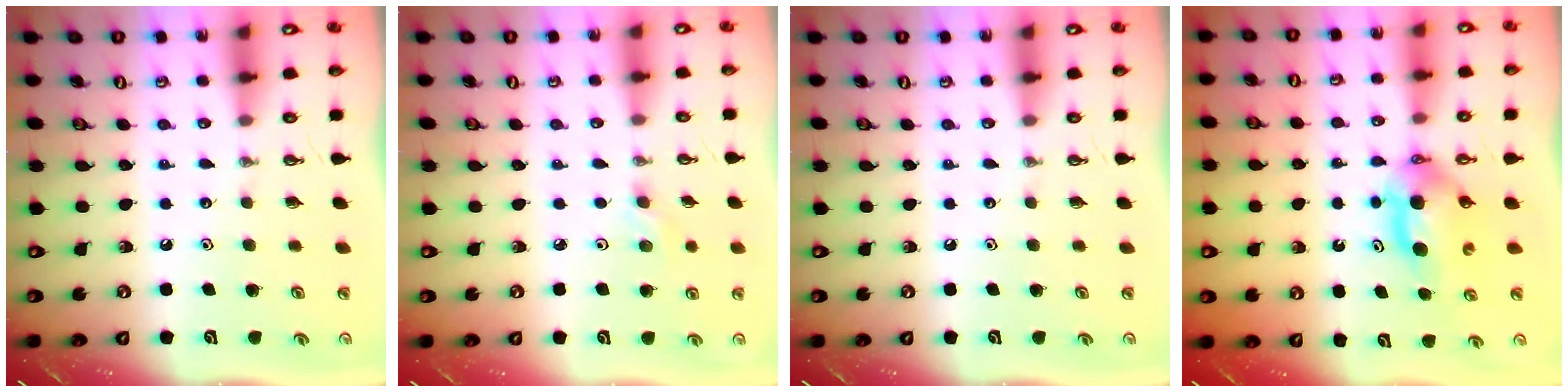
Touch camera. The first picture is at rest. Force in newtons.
{"total": 2.6, "press": 2.5, "slide": 0.8}
{"total": 0.0}
{"total": 5.8, "press": 5.7, "slide": 1.1}